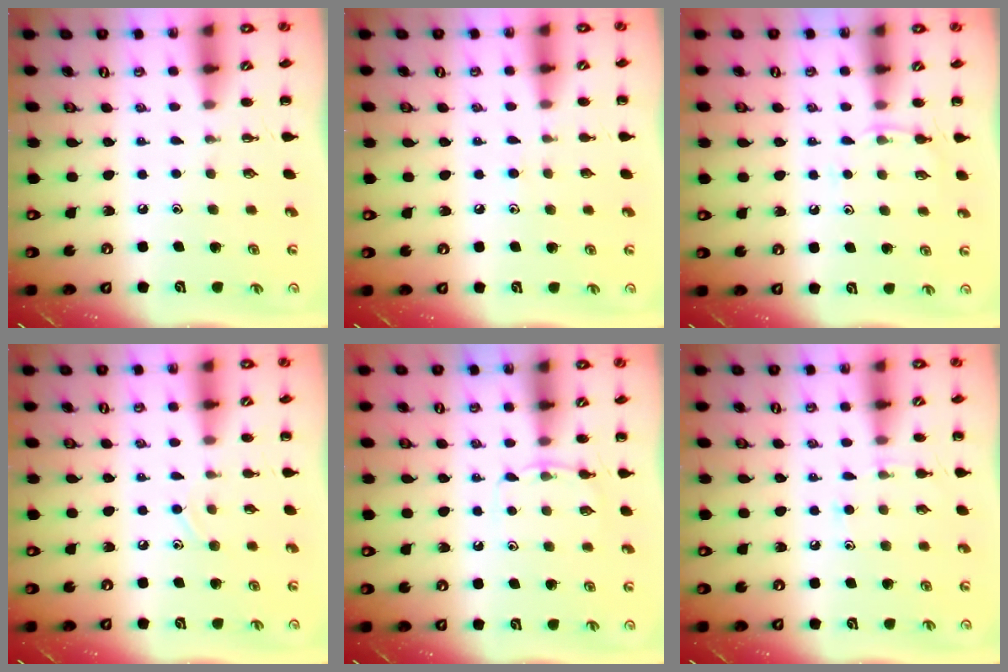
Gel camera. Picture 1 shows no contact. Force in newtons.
{"total": 4.3, "press": 4.0, "slide": 1.6}
{"total": 4.8, "press": 4.5, "slide": 1.7}
{"total": 7.0, "press": 6.7, "slide": 2.2}
{"total": 5.3, "press": 5.0, "slide": 1.5}
{"total": 6.7, "press": 6.4, "slide": 1.9}